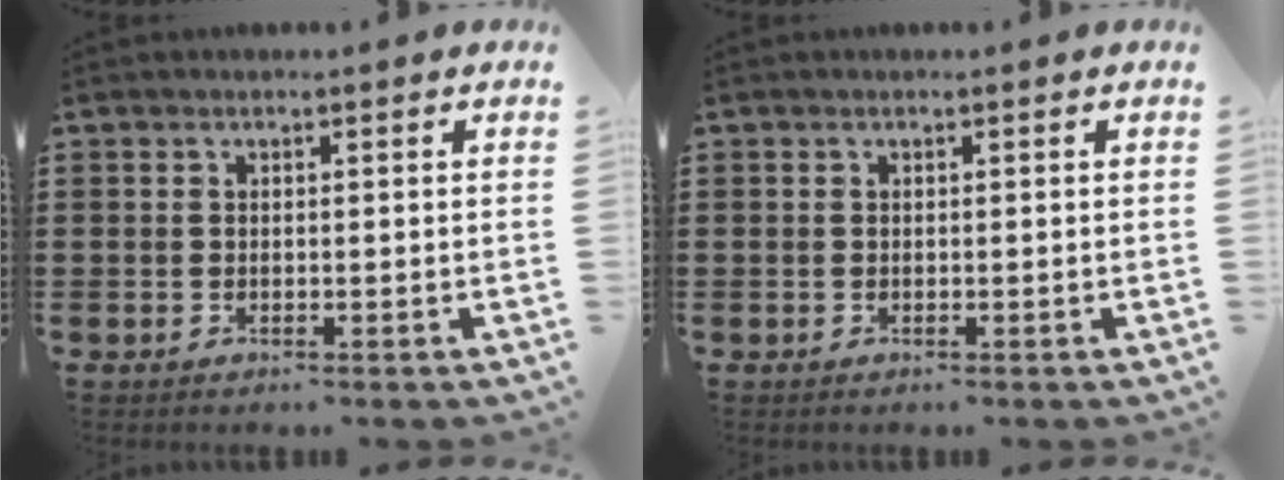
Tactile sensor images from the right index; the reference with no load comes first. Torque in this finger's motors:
{"motor_torque": [-0.05, 0.08, -0.03, -0.01]}